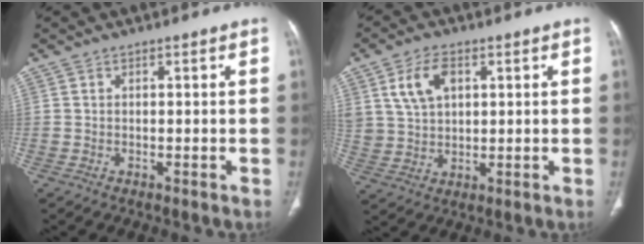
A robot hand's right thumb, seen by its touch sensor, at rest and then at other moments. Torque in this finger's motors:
{"motor_torque": [-0.48, 0.75, 0.32, 0.52, 0.06]}